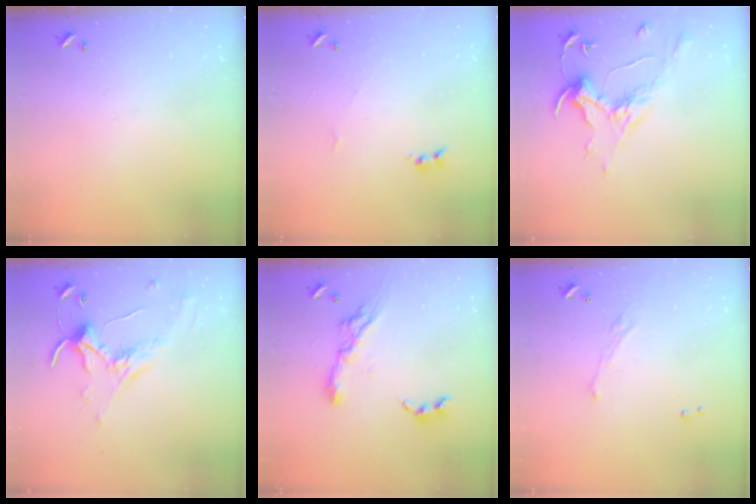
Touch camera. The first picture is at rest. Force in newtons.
{"total": 1.6, "press": 1.5, "slide": 0.4}
{"total": 0.8, "press": 0.7, "slide": 0.5}
{"total": 1.2, "press": 0.6, "slide": 1.1}
{"total": 9.2, "press": 9.1, "slide": 1.0}
{"total": 1.9, "press": 1.7, "slide": 0.8}